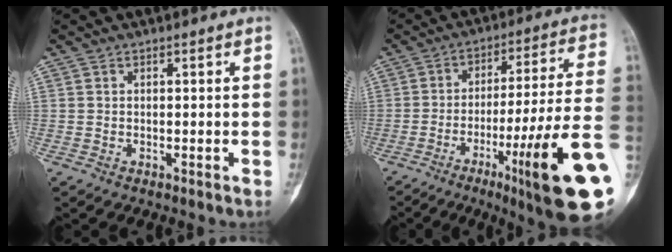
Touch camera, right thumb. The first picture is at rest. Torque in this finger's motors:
{"motor_torque": [3.20, 1.77, 1.42, -1.35, 0.53]}